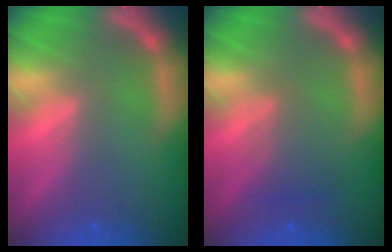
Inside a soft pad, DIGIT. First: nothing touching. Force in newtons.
{"total": 2.5}